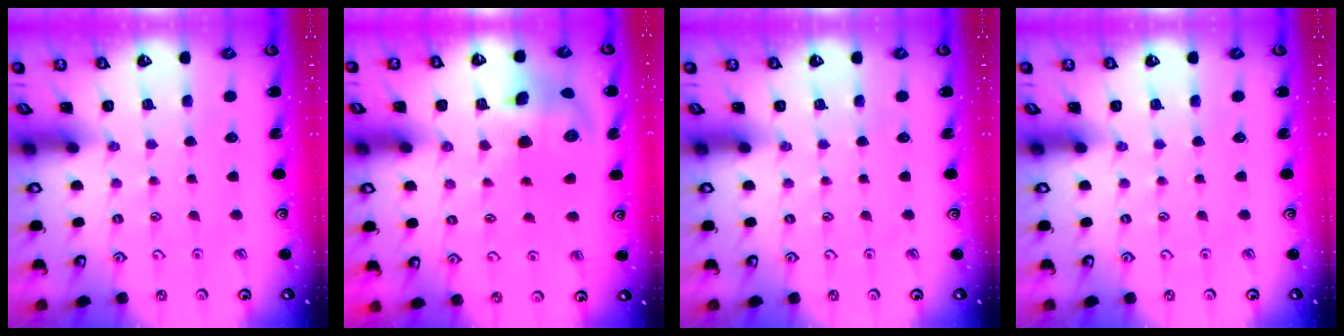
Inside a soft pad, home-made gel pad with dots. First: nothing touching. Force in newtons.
{"total": 11.7, "press": 11.6, "slide": 1.8}
{"total": 0.0}
{"total": 0.0}